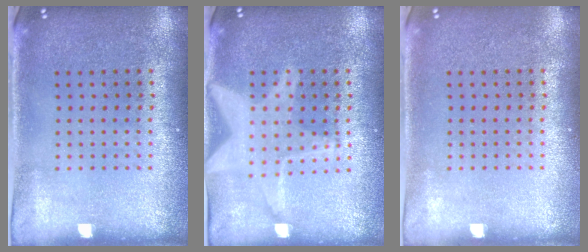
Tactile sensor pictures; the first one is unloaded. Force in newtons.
{"total": 3.0, "press": 3.0, "slide": 0.4}
{"total": 0.0}